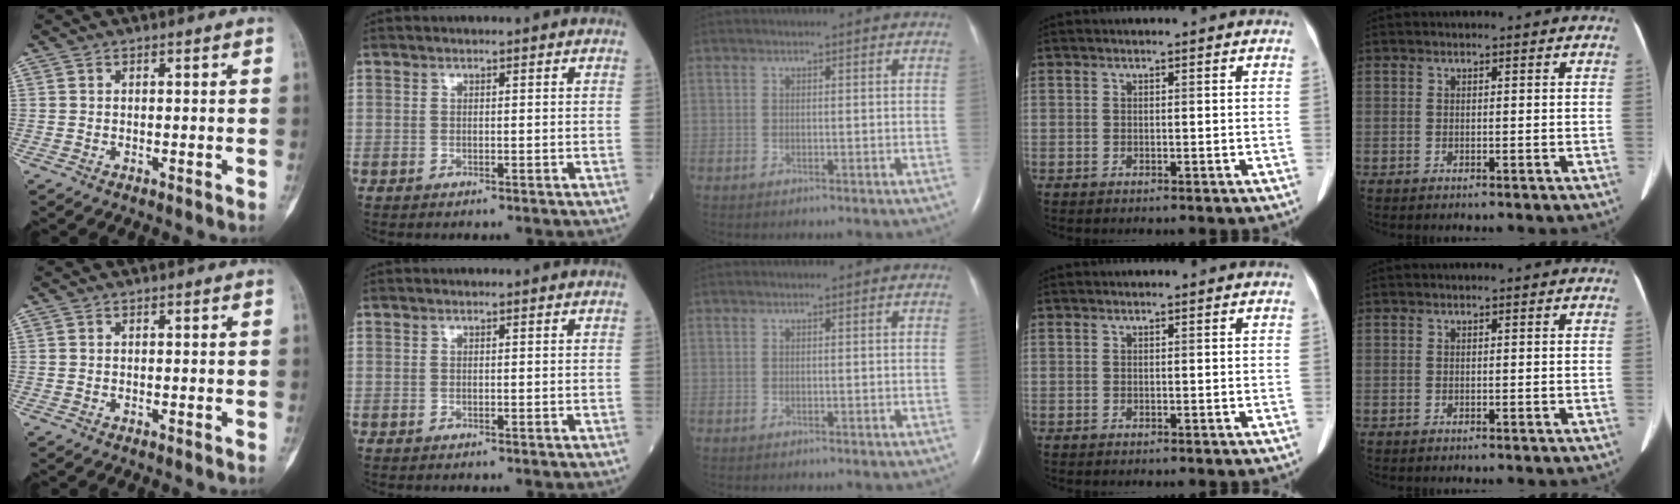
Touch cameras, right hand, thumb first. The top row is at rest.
{}